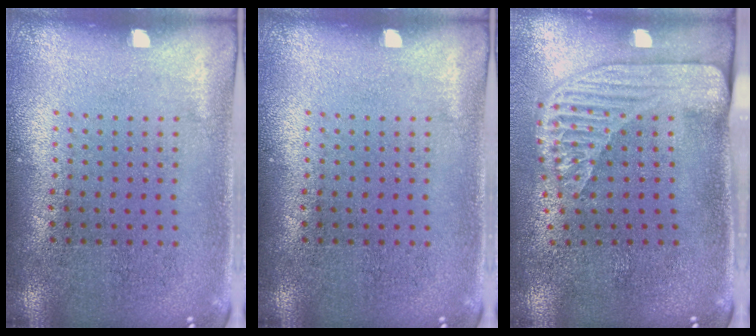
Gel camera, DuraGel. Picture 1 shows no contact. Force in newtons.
{"total": 0.0}
{"total": 2.3, "press": 1.8, "slide": 1.5}